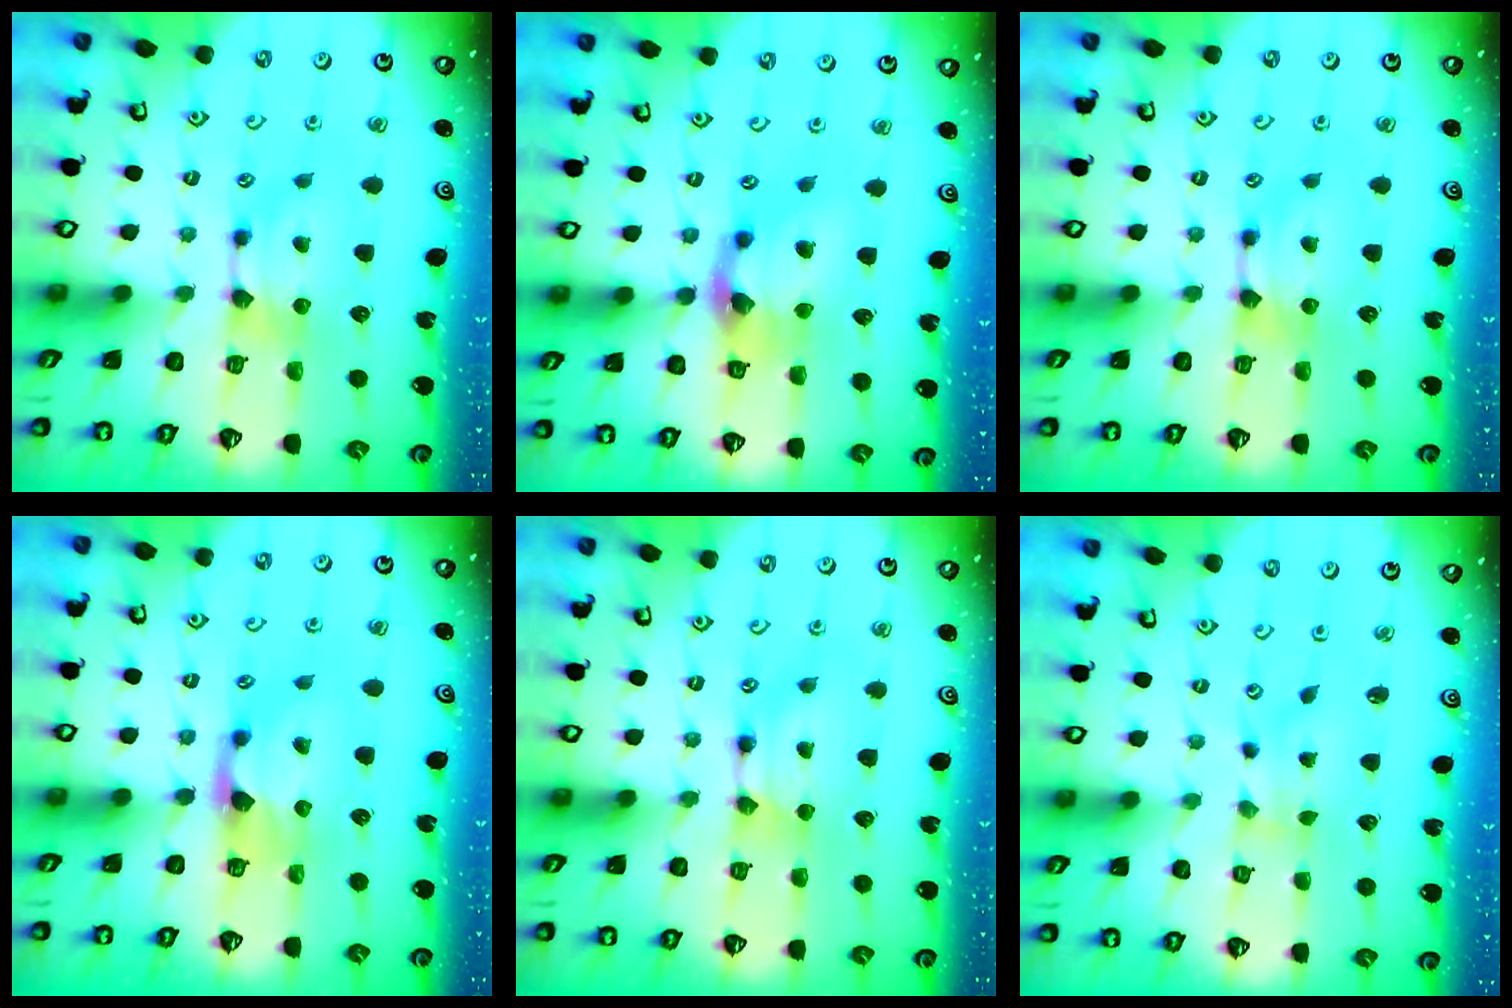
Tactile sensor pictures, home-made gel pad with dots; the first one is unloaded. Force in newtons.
{"total": 6.2, "press": 5.8, "slide": 2.1}
{"total": 0.0}
{"total": 1.5, "press": 1.2, "slide": 0.9}
{"total": 1.6, "press": 1.6, "slide": 0.2}
{"total": 2.0, "press": 1.7, "slide": 1.1}